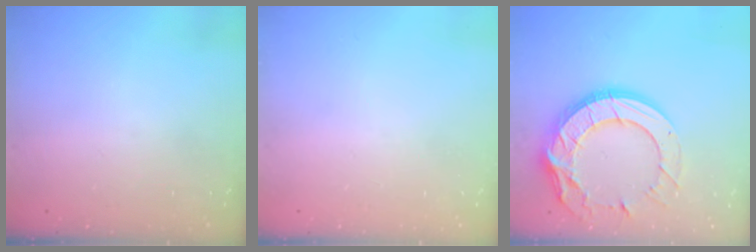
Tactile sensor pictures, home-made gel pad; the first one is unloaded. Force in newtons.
{"total": 0.0}
{"total": 20.2, "press": 20.1, "slide": 1.7}